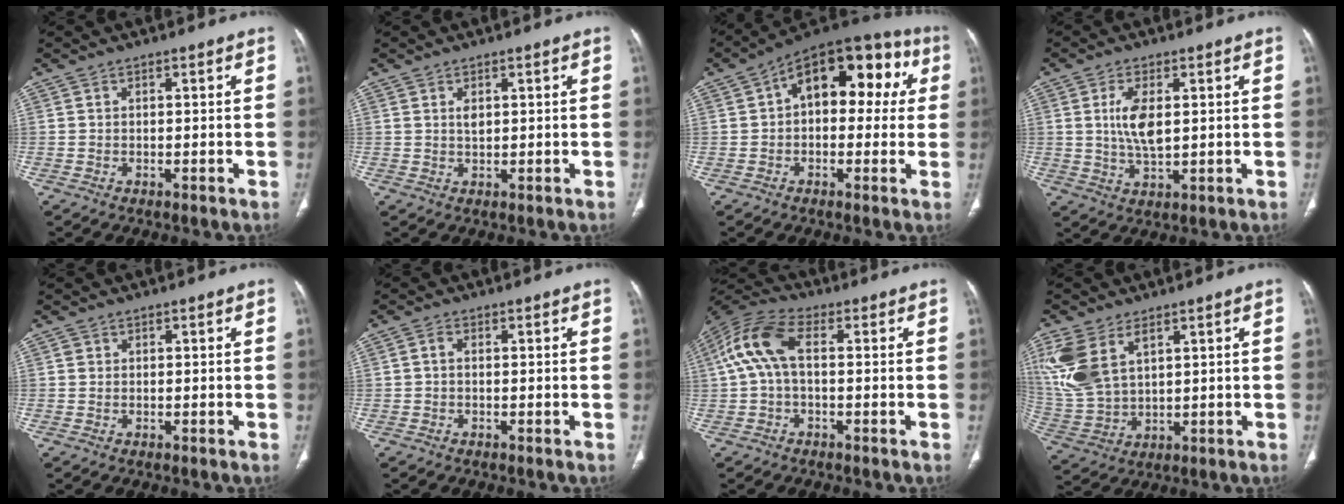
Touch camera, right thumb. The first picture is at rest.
{"total": 1.7, "force": [0.6, 1.0, 1.3], "torque": [-0.020, -0.003, 0.012]}
{"total": 17.4, "force": [3.6, 10.2, 13.6], "torque": [-0.133, 0.047, 0.038]}
{"total": 6.9, "force": [1.2, 3.2, 6.1], "torque": [-0.122, -0.008, 0.024]}
{"total": 0.7, "force": [0.1, 0.7, 0.2], "torque": [0.001, 0.003, 0.002]}
{"total": 1.2, "force": [-0.2, 0.8, 0.9], "torque": [-0.013, 0.004, -0.006]}
{"total": 10.3, "force": [0.8, 5.5, 8.6], "torque": [-0.188, 0.034, 0.006]}
{"total": 13.9, "force": [5.9, 8.1, 9.7], "torque": [-0.226, -0.008, 0.133]}